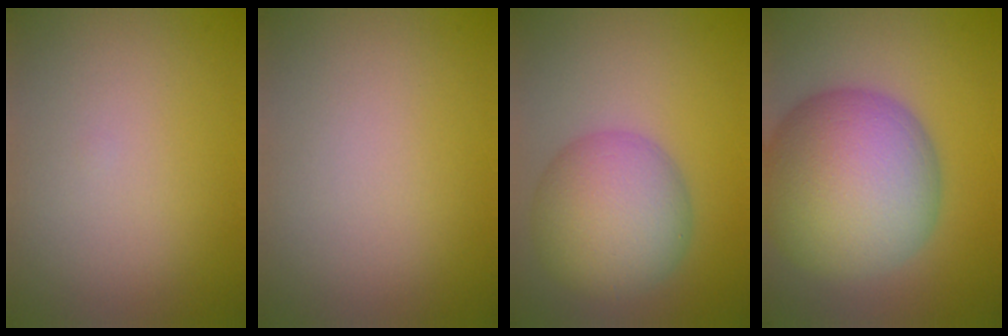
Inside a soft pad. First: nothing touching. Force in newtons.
{"total": 0.0}
{"total": 7.9, "press": 7.9, "slide": 0.1}
{"total": 13.5, "press": 13.5, "slide": 0.4}